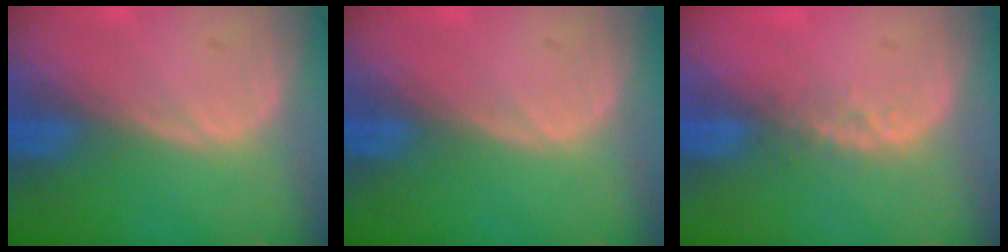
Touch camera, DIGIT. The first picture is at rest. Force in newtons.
{"total": 0.0}
{"total": 2.1, "press": 1.8, "slide": 1.1}